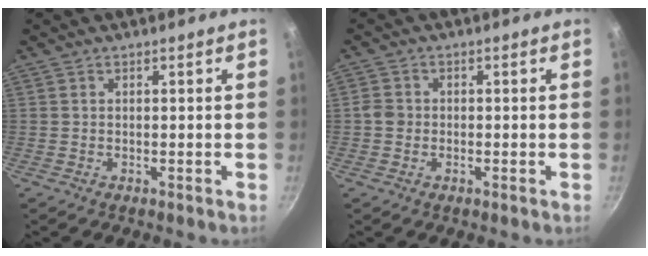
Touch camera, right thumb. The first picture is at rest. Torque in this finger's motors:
{"motor_torque": [0.52, 0.31, 0.05, -0.16, 0.00]}